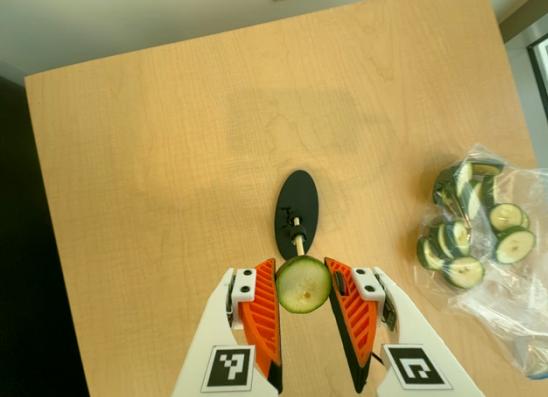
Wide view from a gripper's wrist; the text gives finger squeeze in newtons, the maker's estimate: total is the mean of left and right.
{"total": 9.3, "left": 9.2, "right": 9.4}